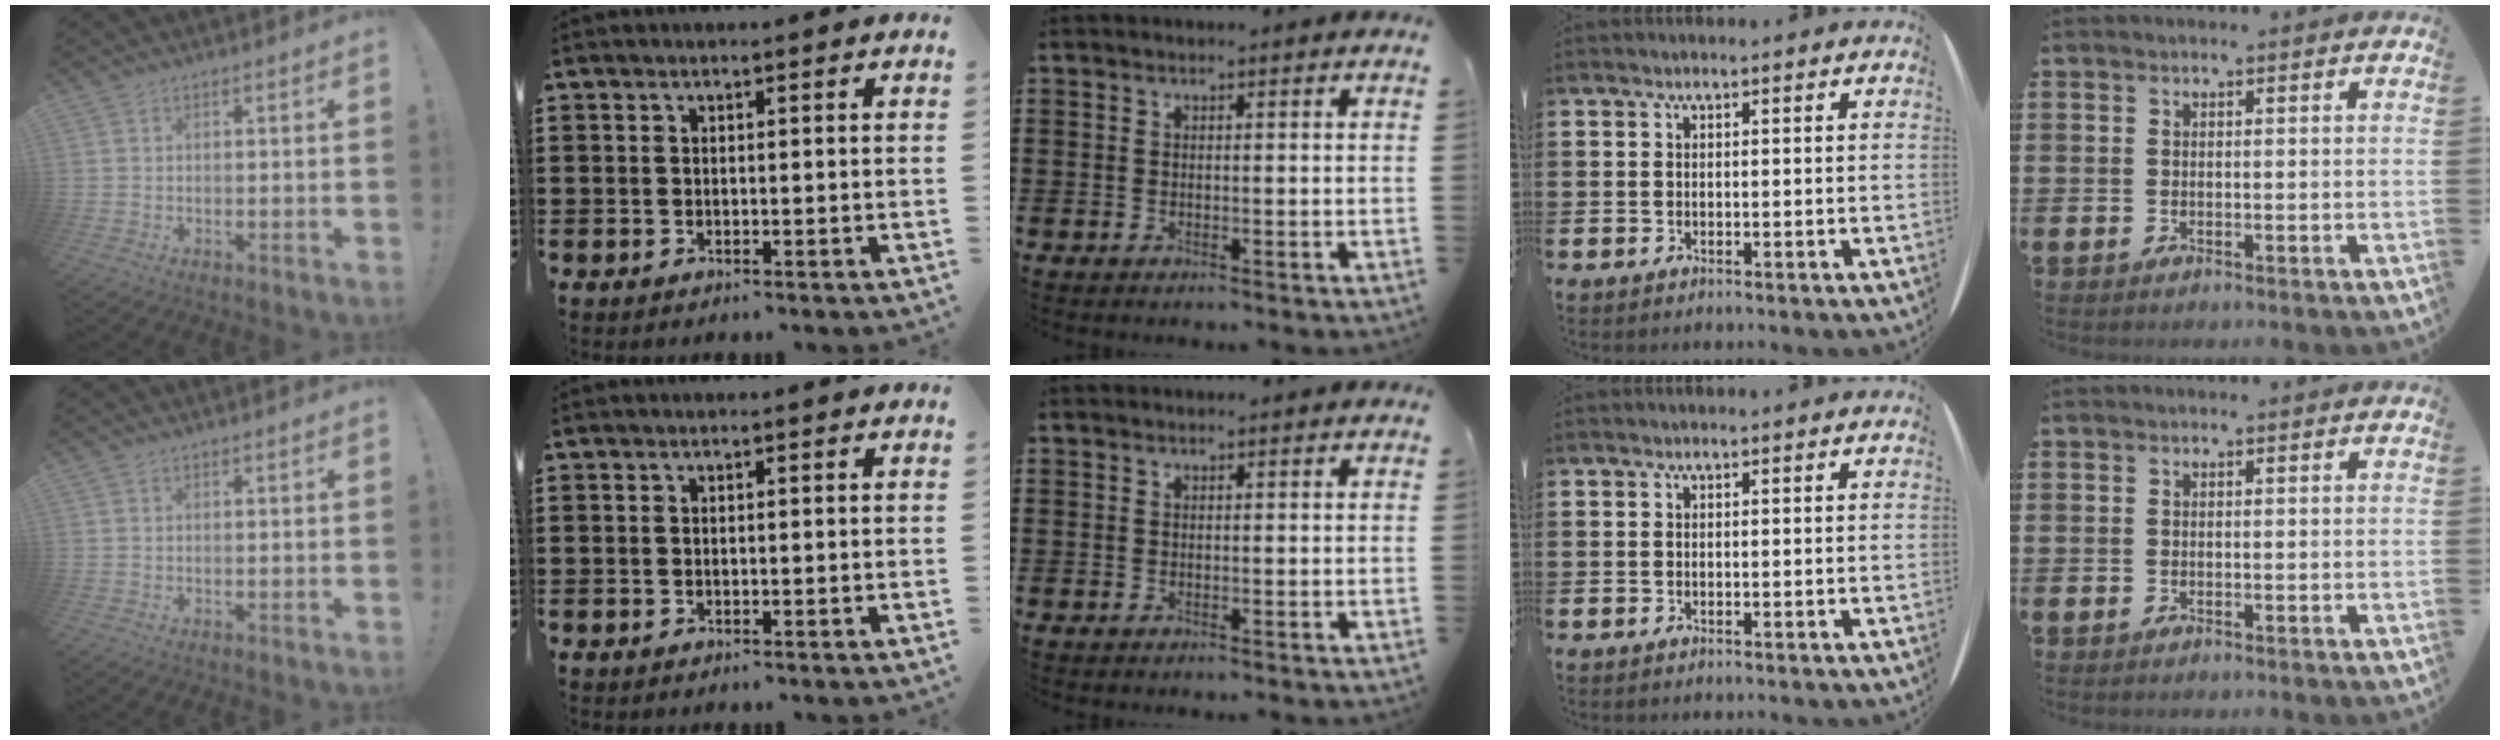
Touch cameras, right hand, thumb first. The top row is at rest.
{}